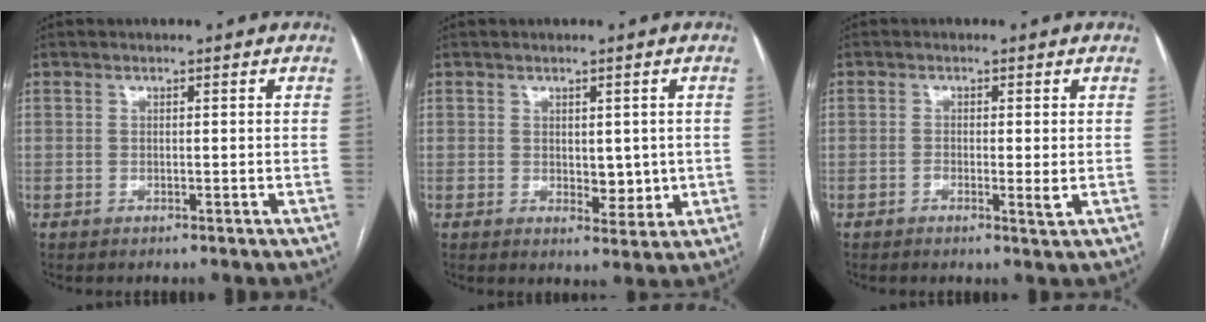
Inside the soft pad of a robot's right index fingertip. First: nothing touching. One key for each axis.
{"total": 3.7, "fx": 0.2, "fy": 2.2, "fz": 2.9, "tx": -0.034, "ty": -0.007, "tz": 0.012}
{"total": 2.0, "fx": -0.5, "fy": 0.3, "fz": 1.9, "tx": -0.030, "ty": -0.002, "tz": -0.006}